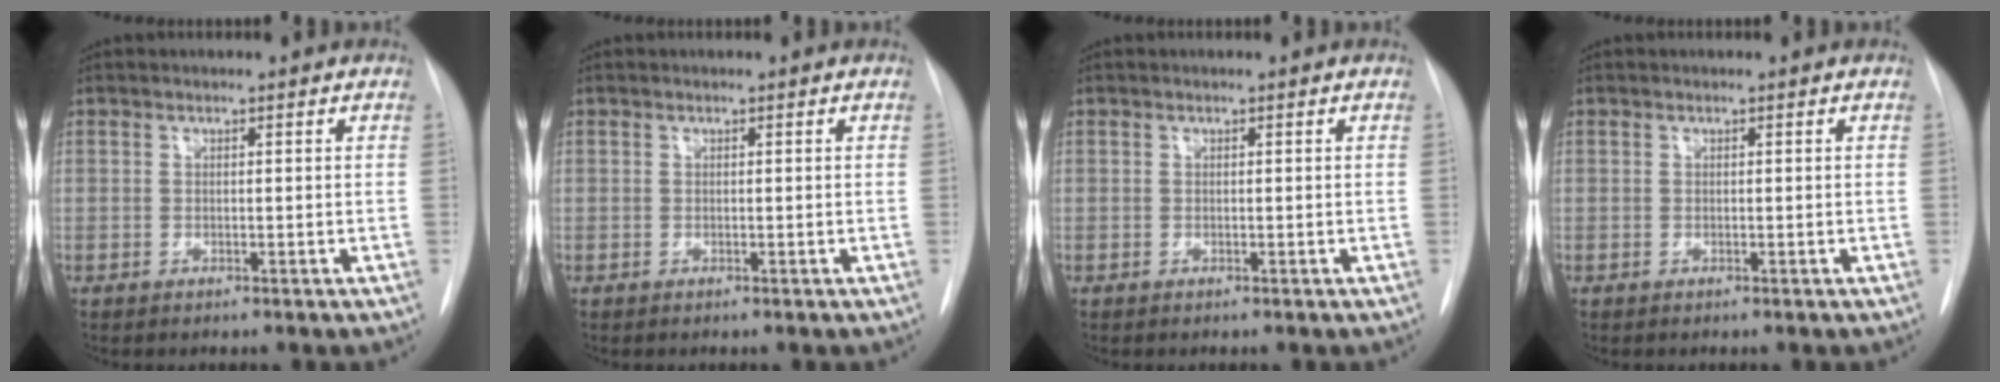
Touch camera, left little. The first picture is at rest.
{"total": 0.0}
{"total": 0.0}
{"total": 0.0}